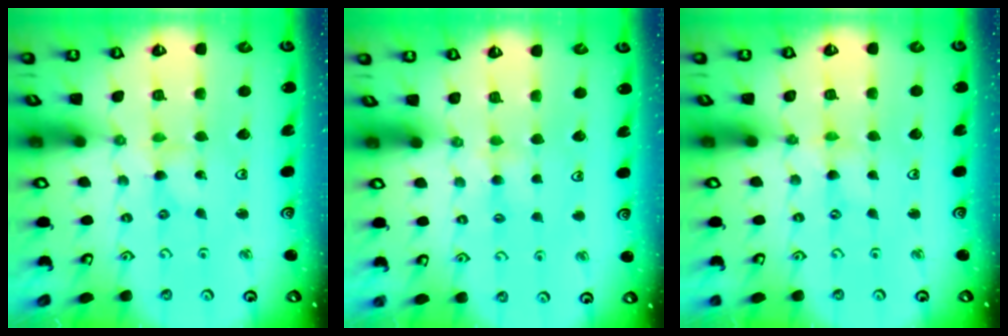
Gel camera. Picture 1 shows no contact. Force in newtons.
{"total": 3.4, "press": 3.3, "slide": 0.6}
{"total": 0.0}